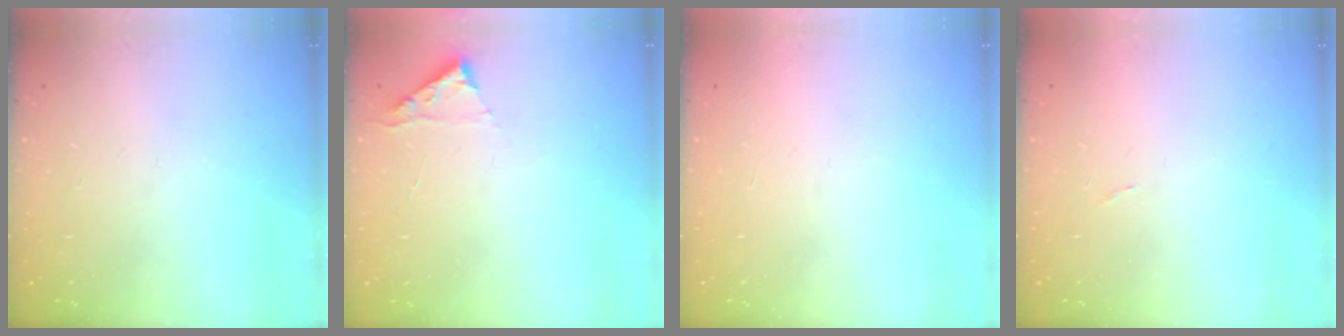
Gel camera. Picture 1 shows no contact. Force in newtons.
{"total": 2.8, "press": 2.8, "slide": 0.3}
{"total": 1.5, "press": 1.5, "slide": 0.1}
{"total": 4.3, "press": 4.2, "slide": 0.3}